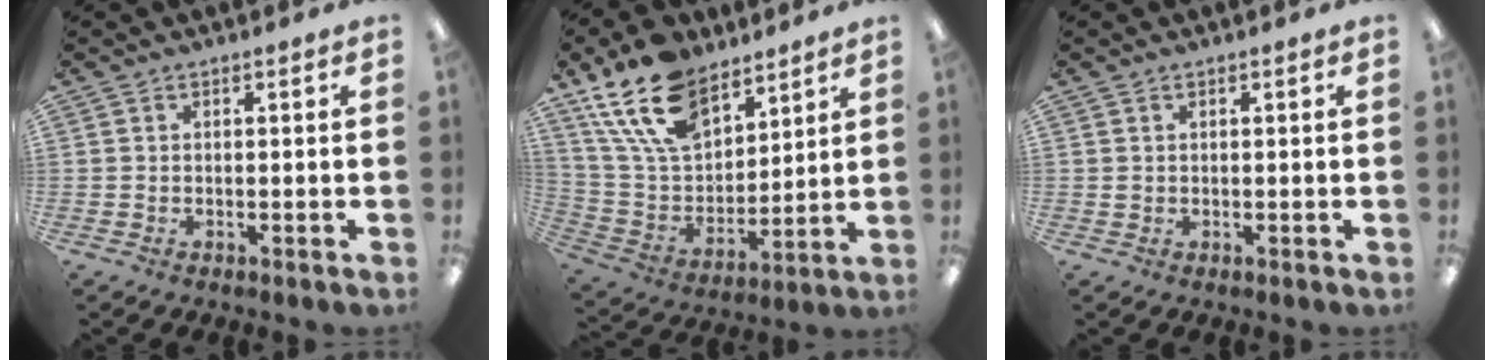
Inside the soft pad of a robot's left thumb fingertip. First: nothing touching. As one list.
[{"total": 19.2, "force": [12.7, 10.5, 9.9], "torque": [-0.205, -0.056, 0.234]}, {"total": 0.7, "force": [0.3, 0.6, 0.2], "torque": [-0.005, 0.004, 0.005]}]